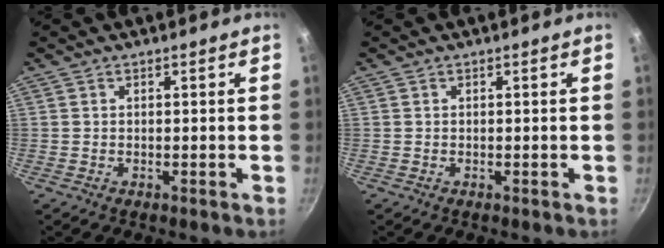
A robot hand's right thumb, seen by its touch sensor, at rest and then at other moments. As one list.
[{"total": 0.0}]